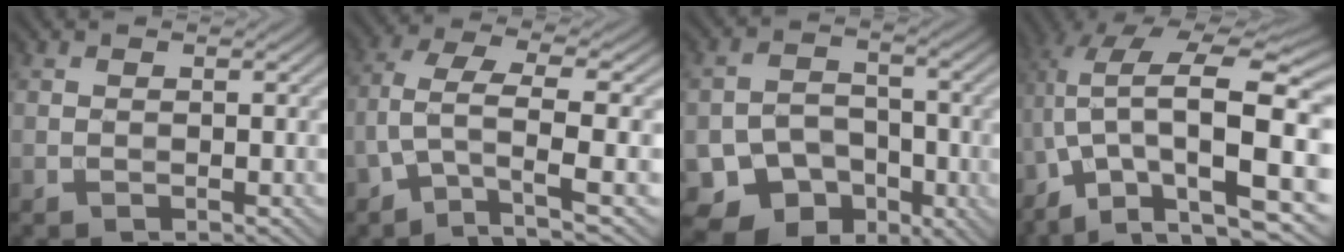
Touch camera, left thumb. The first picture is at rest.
{"total": 6.8, "force": [-1.8, 2.2, 6.2], "torque": [-0.130, 0.009, -0.043]}
{"total": 8.9, "force": [-4.9, 6.5, 3.8], "torque": [-0.056, -0.011, -0.092]}
{"total": 16.6, "force": [-0.6, 8.2, 14.4], "torque": [-0.275, -0.017, 0.008]}